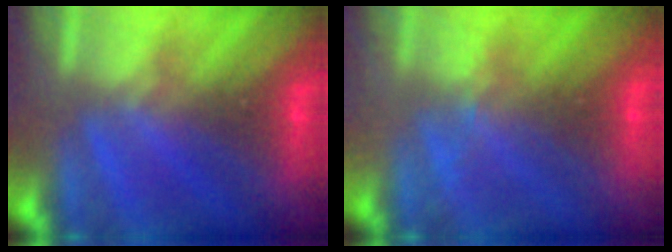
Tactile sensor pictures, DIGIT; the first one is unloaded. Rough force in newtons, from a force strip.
{"total": 2.1}